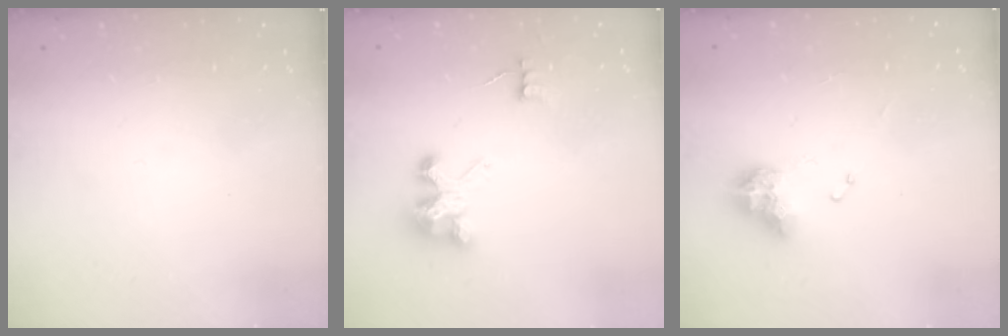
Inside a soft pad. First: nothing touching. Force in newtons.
{"total": 3.6, "press": 3.6, "slide": 0.0}
{"total": 9.1, "press": 9.0, "slide": 1.1}